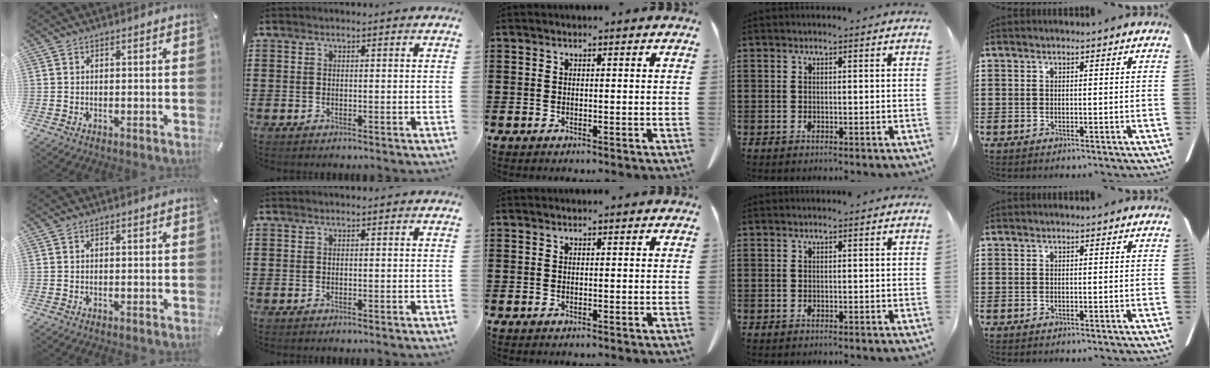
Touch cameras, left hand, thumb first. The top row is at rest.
{}